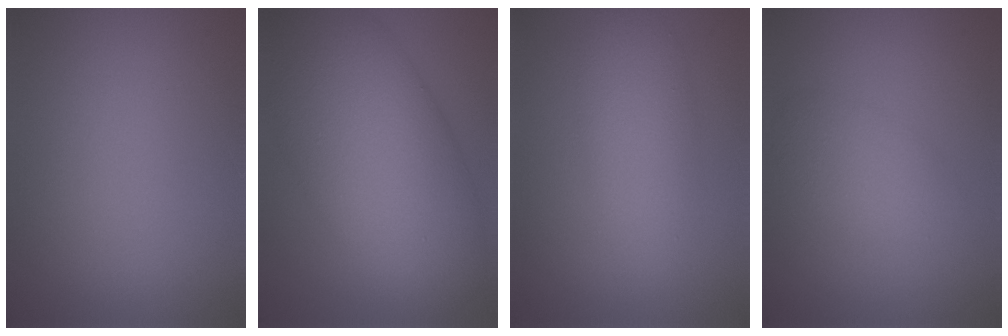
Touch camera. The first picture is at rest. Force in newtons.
{"total": 12.7, "press": 12.7, "slide": 0.2}
{"total": 3.9, "press": 3.9, "slide": 0.3}
{"total": 2.6, "press": 2.6, "slide": 0.2}